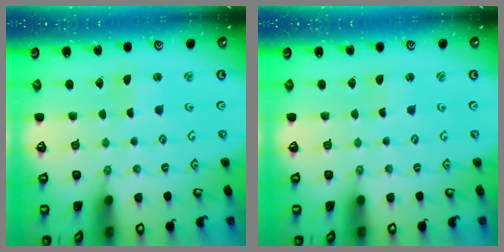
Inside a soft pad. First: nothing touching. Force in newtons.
{"total": 1.5, "press": 1.5, "slide": 0.3}